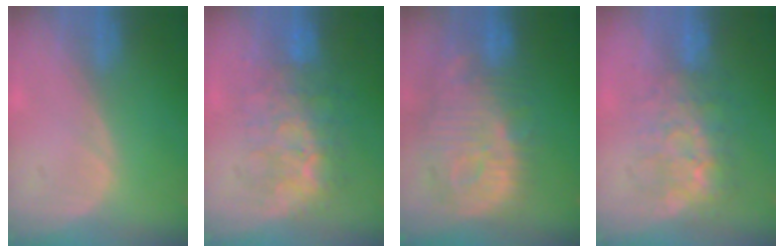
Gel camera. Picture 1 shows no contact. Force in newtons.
{"total": 8.4, "press": 8.1, "slide": 2.2}
{"total": 13.4, "press": 11.6, "slide": 6.6}
{"total": 7.6, "press": 7.3, "slide": 1.9}